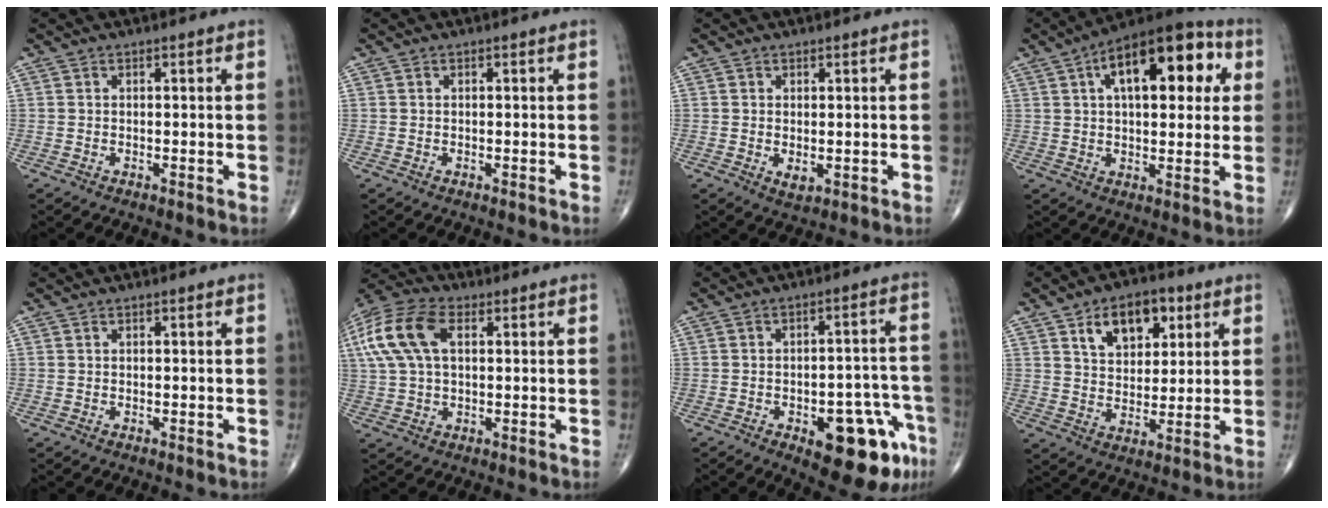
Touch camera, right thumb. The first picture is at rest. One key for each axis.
{"total": 0.0}
{"total": 2.3, "fx": -0.2, "fy": 1.3, "fz": 1.9, "tx": -0.027, "ty": -0.007, "tz": 0.002}
{"total": 19.8, "fx": 6.2, "fy": 9.5, "fz": 16.3, "tx": -0.210, "ty": 0.020, "tz": 0.083}
{"total": 0.0}
{"total": 14.4, "fx": 3.8, "fy": 8.2, "fz": 11.2, "tx": -0.252, "ty": 0.023, "tz": 0.068}
{"total": 15.9, "fx": -7.4, "fy": 6.7, "fz": 12.4, "tx": -0.107, "ty": 0.050, "tz": -0.080}
{"total": 11.7, "fx": 5.3, "fy": 7.1, "fz": 7.6, "tx": -0.082, "ty": -0.015, "tz": 0.087}